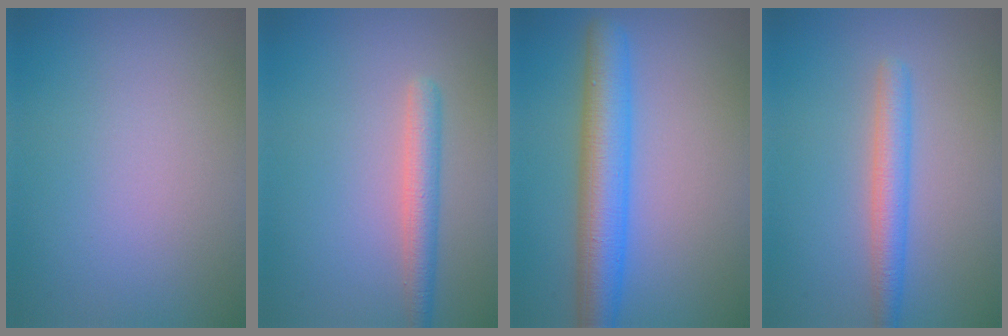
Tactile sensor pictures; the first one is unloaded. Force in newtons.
{"total": 2.6, "press": 2.6, "slide": 0.1}
{"total": 6.3, "press": 6.3, "slide": 0.2}
{"total": 2.9, "press": 2.9, "slide": 0.0}